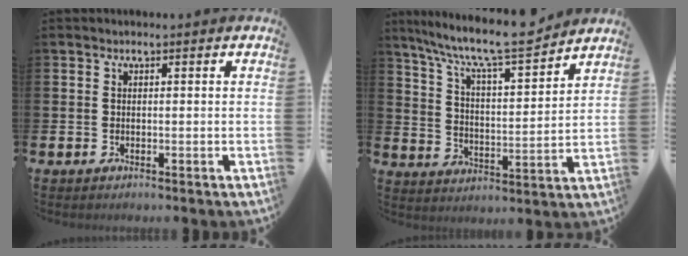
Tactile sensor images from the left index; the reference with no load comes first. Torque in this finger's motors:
{"motor_torque": [1.11, -1.01, 0.81, 0.21]}